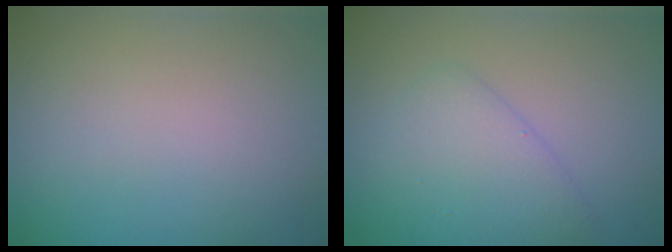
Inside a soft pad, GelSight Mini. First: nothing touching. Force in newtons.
{"total": 3.2, "press": 3.2, "slide": 0.1}